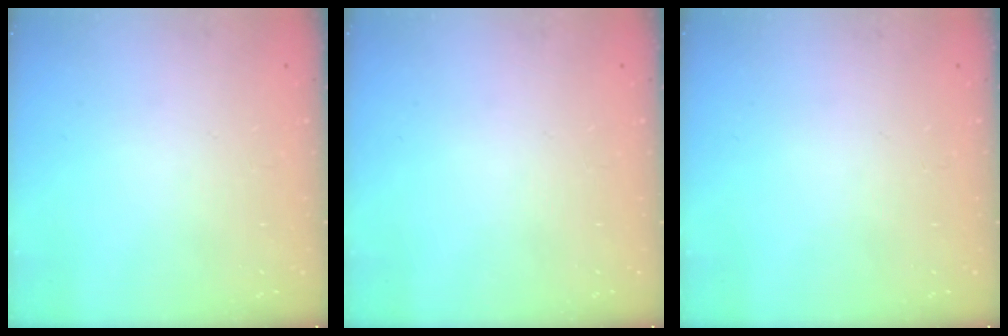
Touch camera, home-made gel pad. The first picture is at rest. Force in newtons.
{"total": 0.0}
{"total": 0.0}